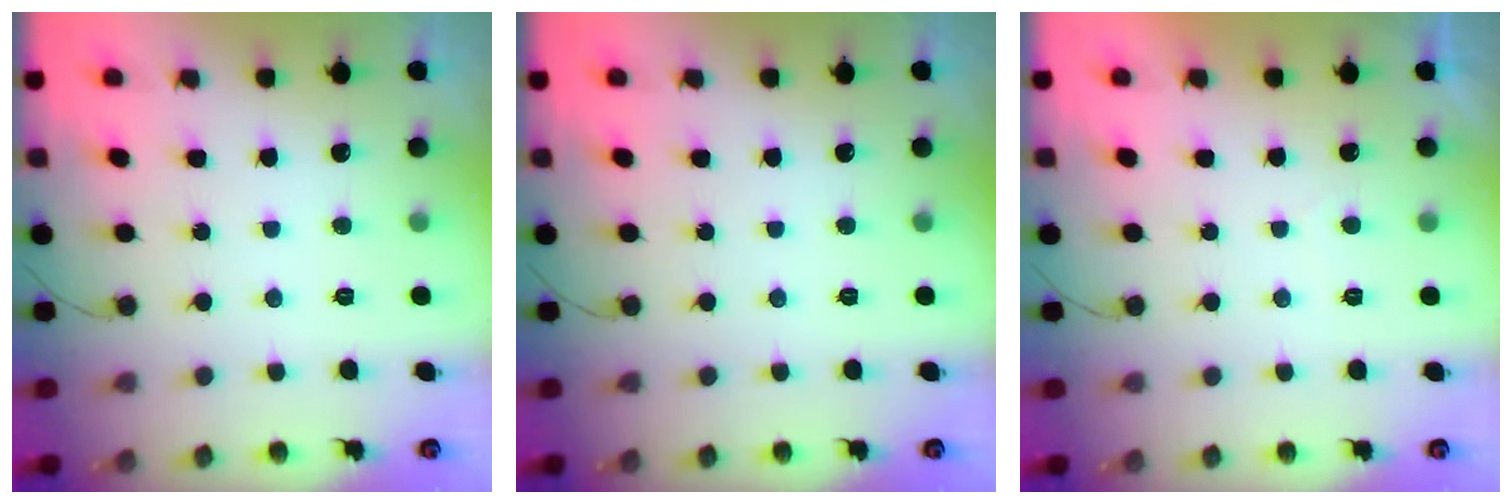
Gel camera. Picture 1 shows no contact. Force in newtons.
{"total": 0.0}
{"total": 0.7, "press": 0.4, "slide": 0.6}